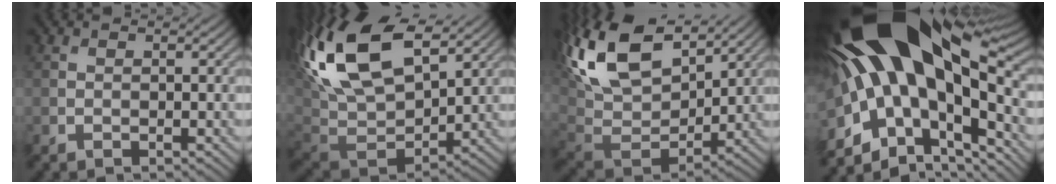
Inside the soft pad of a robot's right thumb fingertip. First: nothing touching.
{"total": 19.2, "force": [8.2, 10.8, 13.6], "torque": [-0.332, 0.027, 0.162]}
{"total": 18.1, "force": [9.2, 9.8, 12.2], "torque": [-0.292, 0.040, 0.167]}
{"total": 21.2, "force": [3.5, 10.2, 18.3], "torque": [-0.332, -0.016, 0.077]}